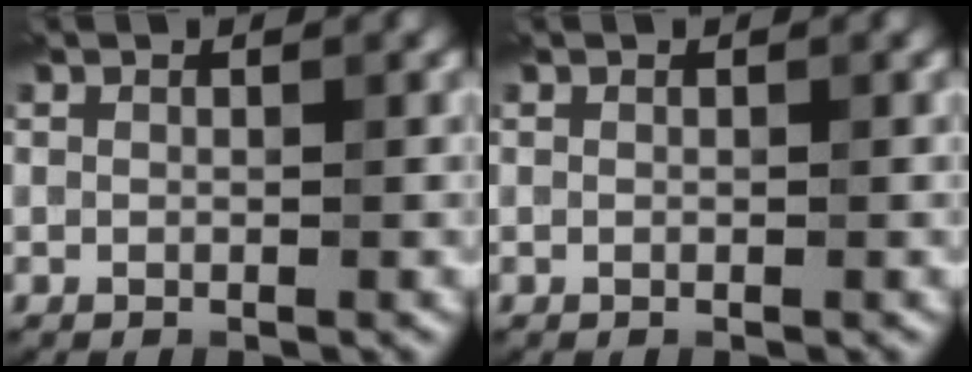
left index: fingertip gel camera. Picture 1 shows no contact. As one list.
[{"total": 0.0}]